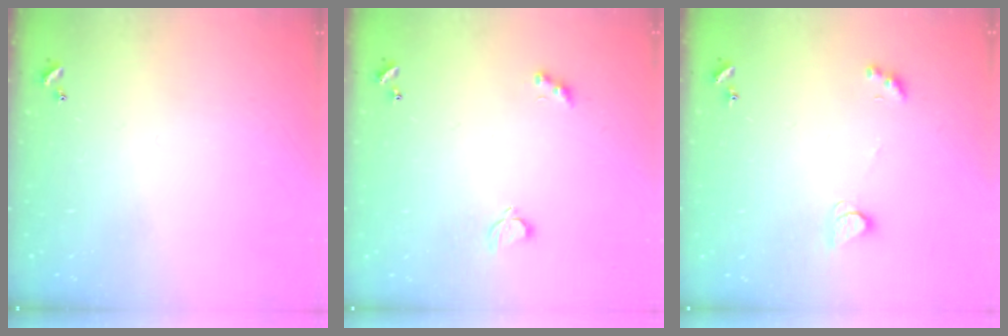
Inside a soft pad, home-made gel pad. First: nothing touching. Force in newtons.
{"total": 2.1, "press": 2.0, "slide": 0.5}
{"total": 2.2, "press": 2.2, "slide": 0.4}